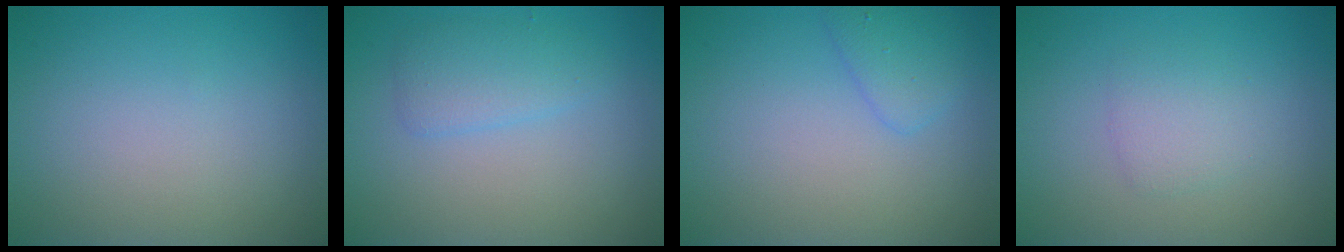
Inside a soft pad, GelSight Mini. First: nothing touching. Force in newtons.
{"total": 2.3, "press": 2.3, "slide": 0.2}
{"total": 1.9, "press": 1.9, "slide": 0.1}
{"total": 1.7, "press": 1.7, "slide": 0.0}